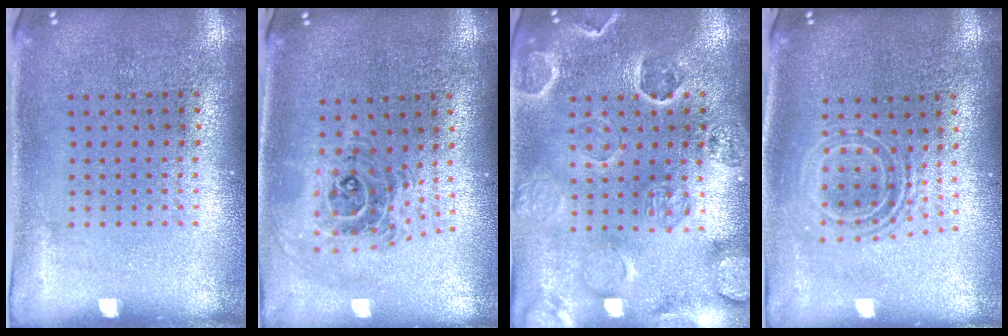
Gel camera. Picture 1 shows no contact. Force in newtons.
{"total": 1.0, "press": 1.0, "slide": 0.3}
{"total": 2.7, "press": 2.6, "slide": 0.8}
{"total": 1.6, "press": 1.3, "slide": 0.9}